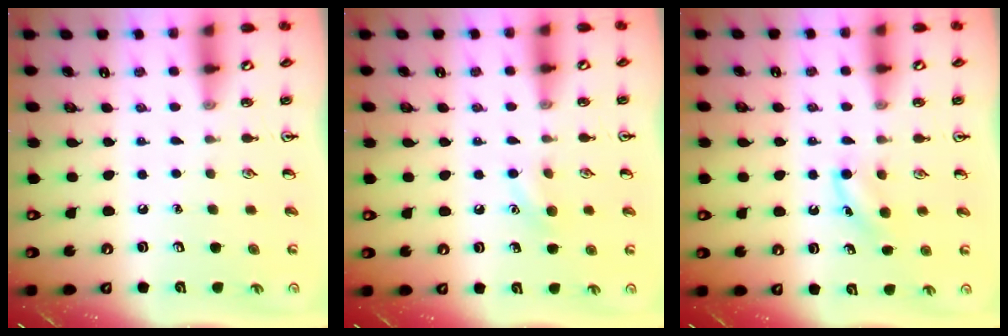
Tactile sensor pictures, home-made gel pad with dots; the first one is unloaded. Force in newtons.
{"total": 6.5, "press": 6.3, "slide": 1.7}
{"total": 4.5, "press": 4.3, "slide": 1.6}